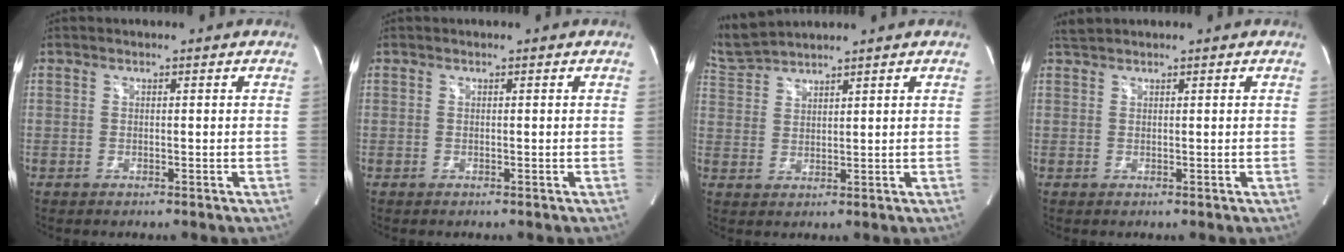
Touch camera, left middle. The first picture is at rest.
{"total": 0.0}
{"total": 6.0, "force": [5.9, -0.4, 0.9], "torque": [-0.039, 0.020, 0.126]}
{"total": 1.3, "force": [1.3, -0.2, 0.1], "torque": [-0.010, 0.011, 0.031]}